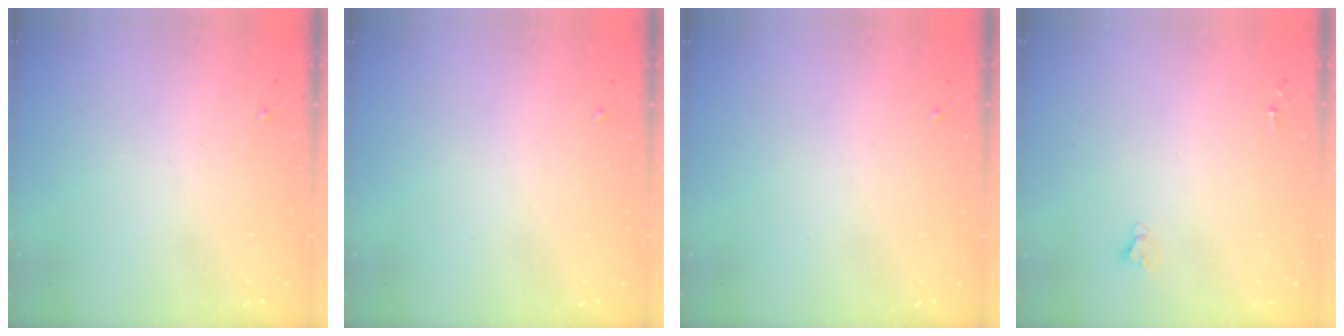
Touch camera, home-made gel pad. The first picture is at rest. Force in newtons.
{"total": 0.0}
{"total": 0.0}
{"total": 2.4, "press": 2.4, "slide": 0.2}